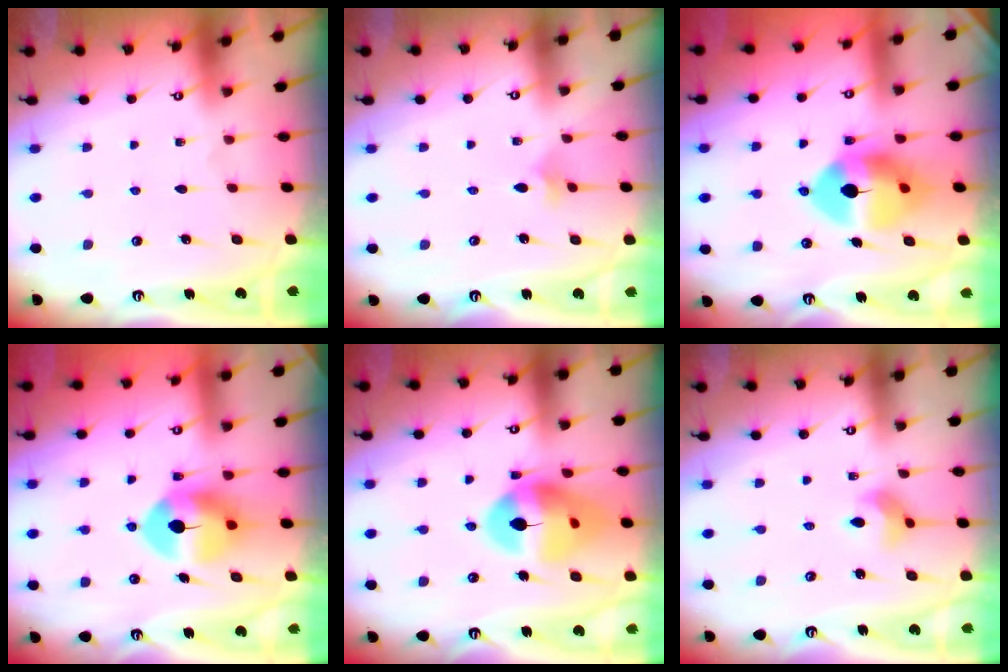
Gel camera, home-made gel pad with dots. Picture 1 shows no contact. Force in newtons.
{"total": 2.5, "press": 2.4, "slide": 0.6}
{"total": 12.9, "press": 12.8, "slide": 1.6}
{"total": 9.7, "press": 9.6, "slide": 1.6}
{"total": 16.8, "press": 16.7, "slide": 2.1}
{"total": 7.0, "press": 7.0, "slide": 0.5}